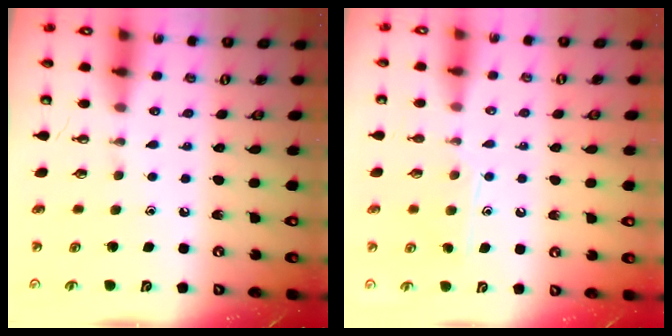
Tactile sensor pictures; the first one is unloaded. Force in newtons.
{"total": 9.9, "press": 9.9, "slide": 0.8}